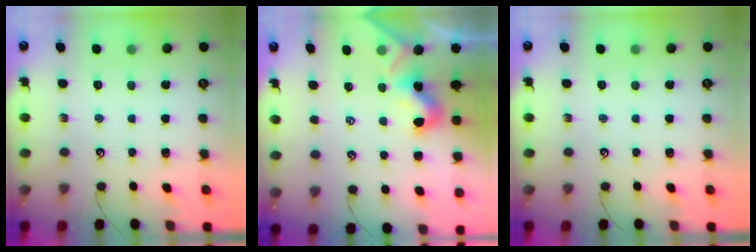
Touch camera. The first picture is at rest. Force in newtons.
{"total": 2.0, "press": 2.0, "slide": 0.5}
{"total": 0.0}